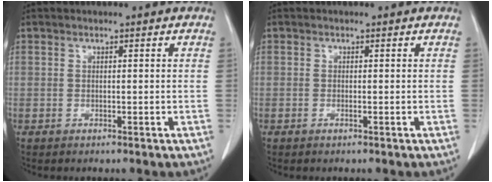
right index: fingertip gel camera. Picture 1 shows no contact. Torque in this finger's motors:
{"motor_torque": [-0.01, 0.06, -0.02, 0.00]}